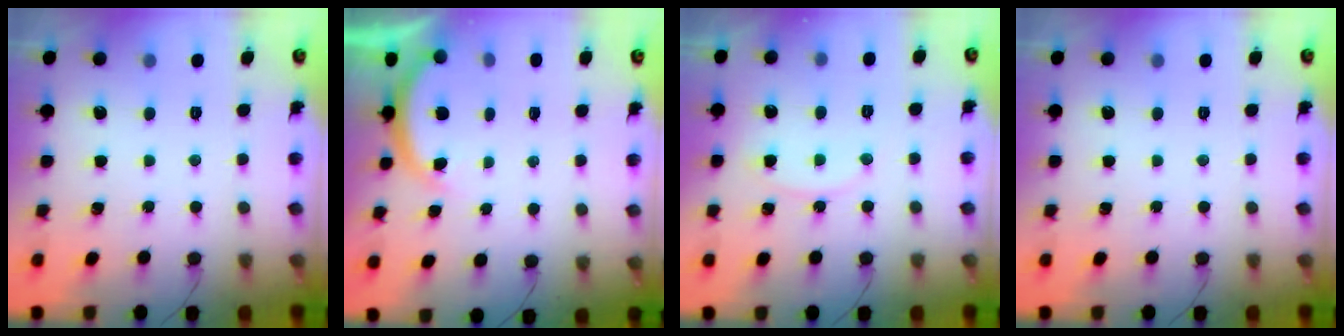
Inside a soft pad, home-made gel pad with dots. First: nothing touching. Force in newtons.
{"total": 4.3, "press": 4.2, "slide": 0.7}
{"total": 6.1, "press": 6.1, "slide": 0.5}
{"total": 0.0}